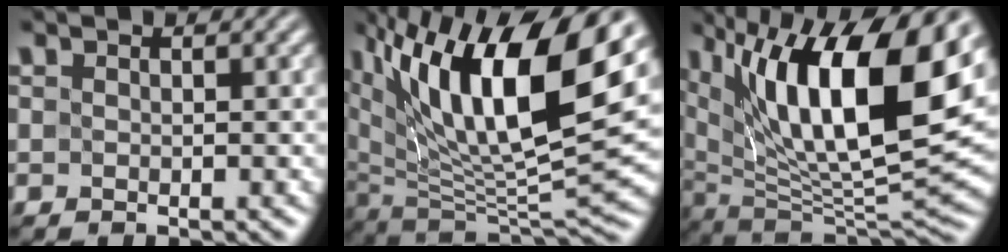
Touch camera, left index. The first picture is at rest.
{"total": 15.5, "force": [6.6, 5.5, 12.9], "torque": [-0.226, 0.008, 0.115]}
{"total": 15.1, "force": [5.7, 5.4, 12.8], "torque": [-0.212, 0.000, 0.096]}